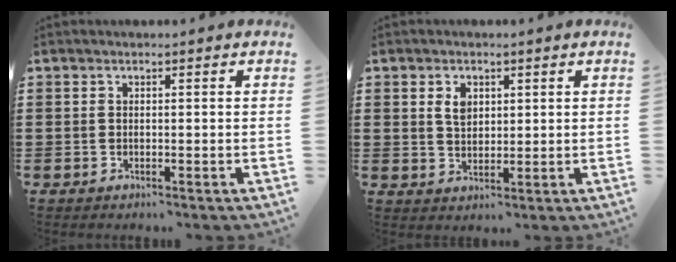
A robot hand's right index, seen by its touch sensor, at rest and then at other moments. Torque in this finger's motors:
{"motor_torque": [0.29, 0.24, 0.30, 0.08]}